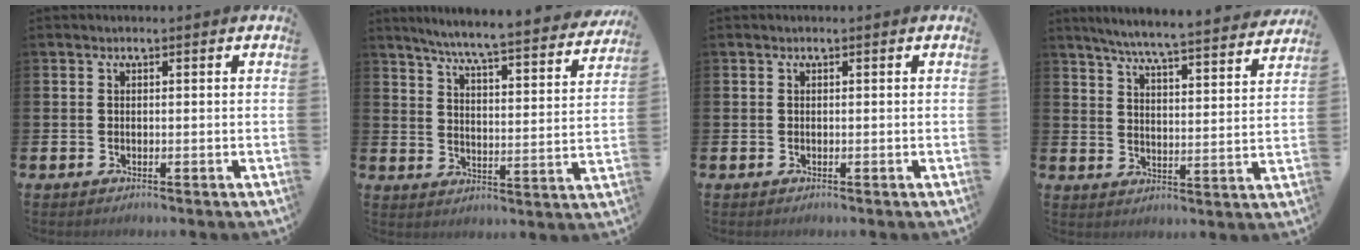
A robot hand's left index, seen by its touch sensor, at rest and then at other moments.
{"total": 6.7, "force": [6.3, -0.3, 2.4], "torque": [-0.068, -0.054, 0.102]}
{"total": 0.0}
{"total": 6.4, "force": [6.0, -0.1, 2.0], "torque": [-0.057, -0.049, 0.100]}